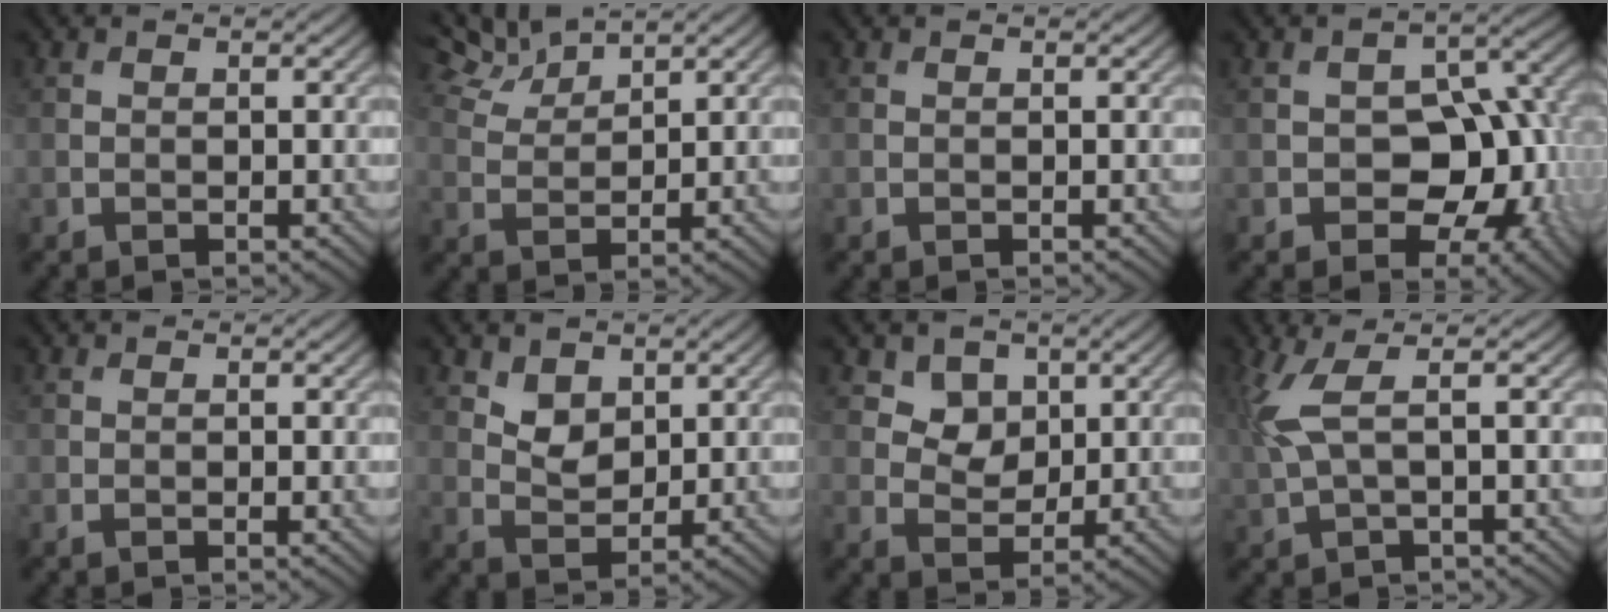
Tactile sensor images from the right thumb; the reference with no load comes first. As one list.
[{"total": 5.1, "force": [4.5, 0.9, 2.2], "torque": [-0.059, 0.009, 0.091]}, {"total": 0.0}, {"total": 10.3, "force": [-2.5, 6.7, 7.4], "torque": [-0.088, -0.010, -0.046]}, {"total": 0.7, "force": [0.0, 0.2, 0.7], "torque": [-0.010, -0.003, 0.001]}, {"total": 3.5, "force": [2.1, 2.2, 1.7], "torque": [-0.039, -0.010, 0.040]}, {"total": 4.3, "force": [2.3, 3.2, 1.6], "torque": [-0.040, -0.026, 0.047]}, {"total": 5.4, "force": [1.4, 1.4, 5.1], "torque": [-0.123, 0.011, 0.027]}]